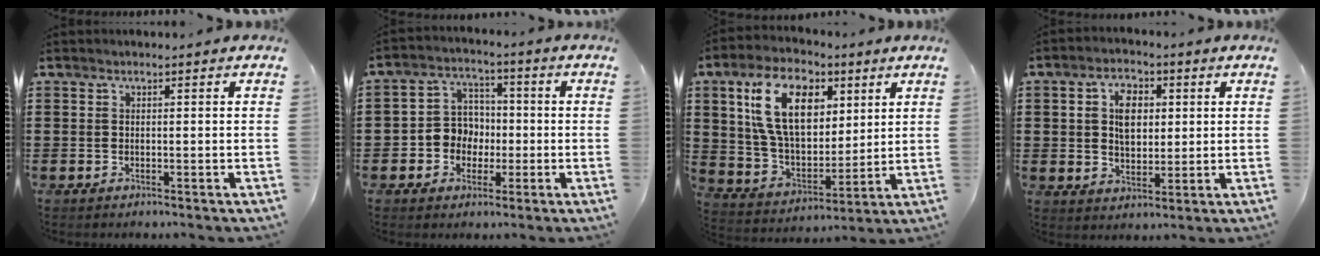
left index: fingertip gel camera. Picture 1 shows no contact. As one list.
[{"total": 5.8, "force": [-1.0, 5.5, 1.5], "torque": [-0.047, 0.018, -0.020]}, {"total": 13.9, "force": [5.9, 8.1, 9.5], "torque": [-0.210, 0.018, 0.109]}, {"total": 6.0, "force": [1.5, 4.0, 4.2], "torque": [-0.079, 0.010, 0.019]}]